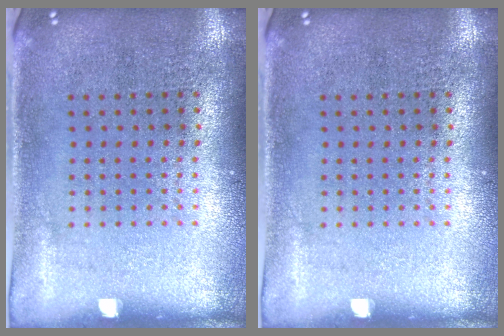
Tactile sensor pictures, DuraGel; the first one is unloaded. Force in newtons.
{"total": 0.0}